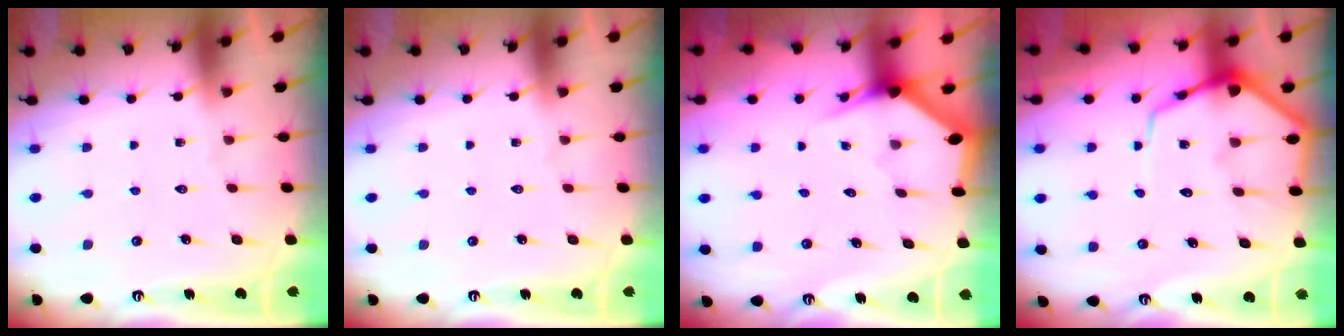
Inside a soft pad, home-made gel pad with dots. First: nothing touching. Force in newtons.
{"total": 0.0}
{"total": 2.9, "press": 2.9, "slide": 0.1}
{"total": 9.4, "press": 9.3, "slide": 0.9}